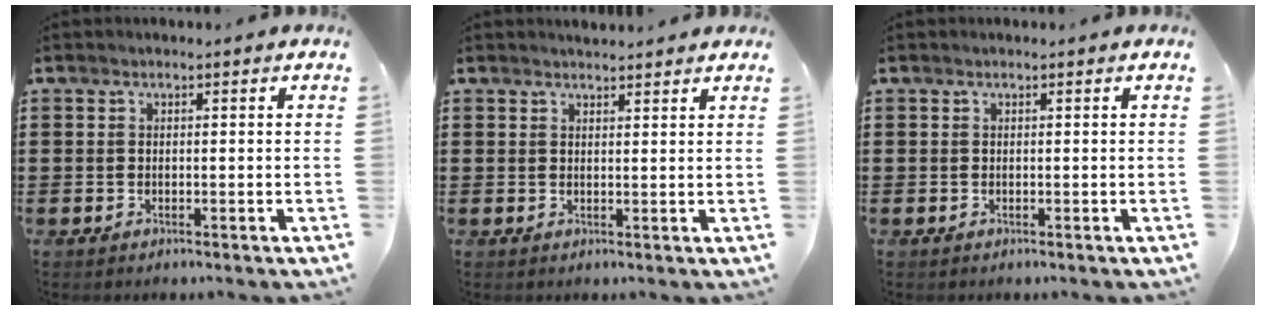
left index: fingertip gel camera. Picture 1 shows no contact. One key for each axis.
{"total": 1.7, "fx": 1.7, "fy": 0.1, "fz": 0.2, "tx": -0.007, "ty": 0.003, "tz": 0.033}
{"total": 0.0}